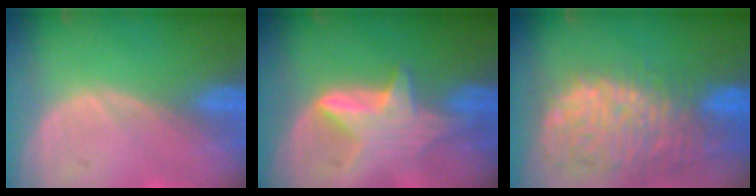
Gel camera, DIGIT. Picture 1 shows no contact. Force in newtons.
{"total": 6.0, "press": 5.8, "slide": 1.7}
{"total": 14.4, "press": 11.9, "slide": 8.2}